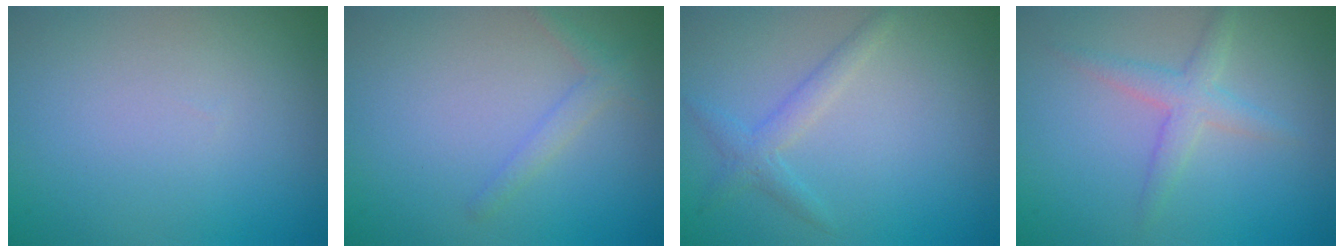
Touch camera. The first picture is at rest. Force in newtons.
{"total": 1.4, "press": 1.4, "slide": 0.1}
{"total": 1.8, "press": 1.8, "slide": 0.0}
{"total": 2.3, "press": 2.3, "slide": 0.1}